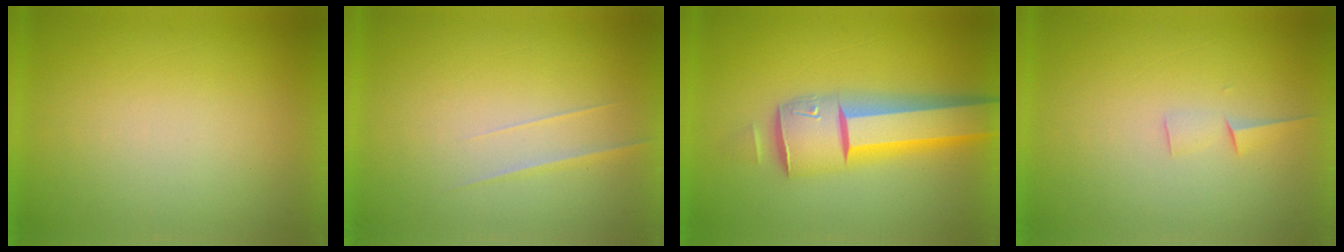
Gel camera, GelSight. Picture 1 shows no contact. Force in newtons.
{"total": 1.9}
{"total": 7.5}
{"total": 1.5}